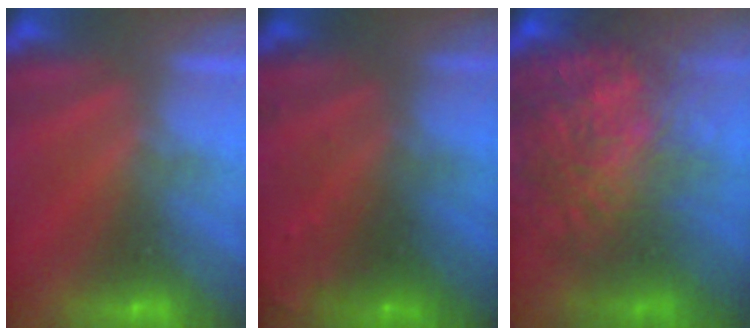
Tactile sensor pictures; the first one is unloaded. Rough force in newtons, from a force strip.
{"total": 8.1}
{"total": 11.8}